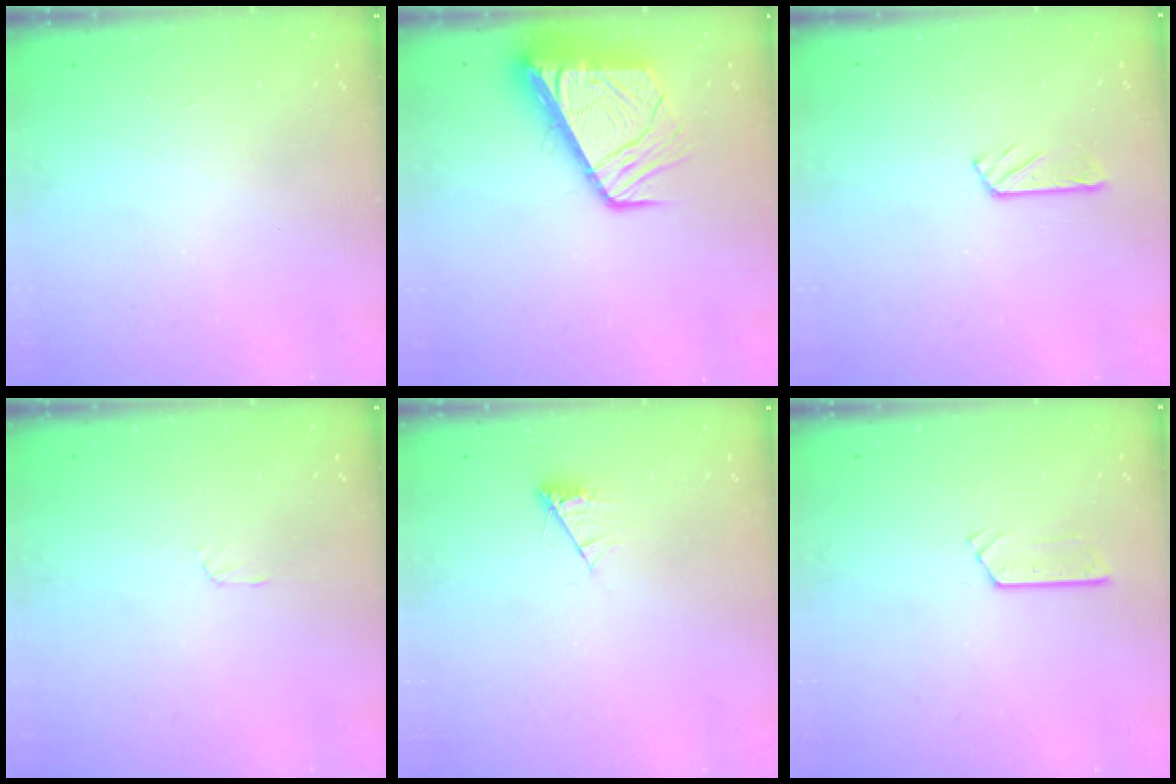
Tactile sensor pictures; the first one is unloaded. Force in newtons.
{"total": 10.6, "press": 10.5, "slide": 1.4}
{"total": 2.9, "press": 2.9, "slide": 0.3}
{"total": 2.9, "press": 2.9, "slide": 0.4}
{"total": 5.2, "press": 5.1, "slide": 0.8}
{"total": 2.6, "press": 2.6, "slide": 0.2}